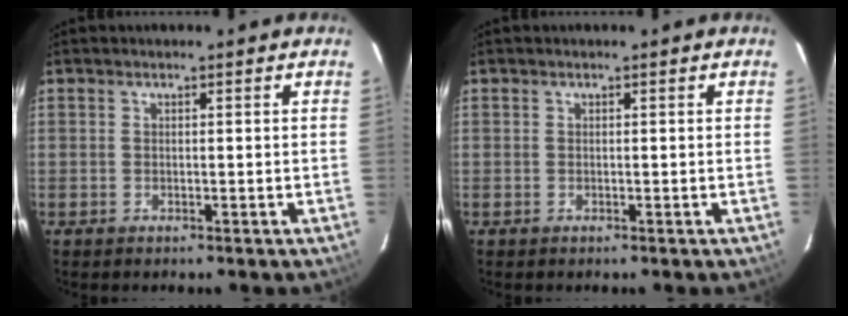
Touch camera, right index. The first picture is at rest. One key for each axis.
{"total": 0.0}